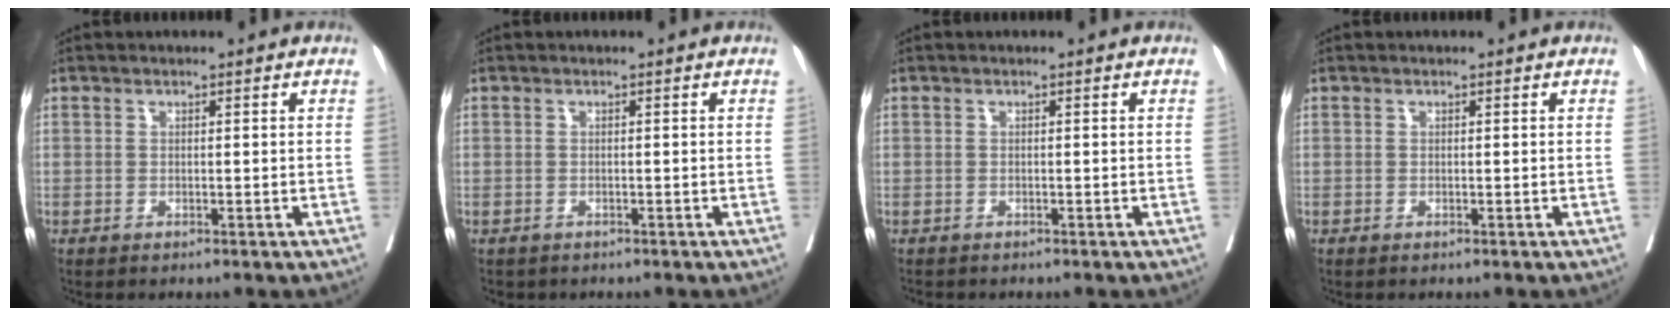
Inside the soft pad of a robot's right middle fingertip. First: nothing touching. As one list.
[{"total": 1.3, "force": [-1.0, 0.7, 0.3], "torque": [-0.015, -0.001, -0.011]}, {"total": 1.1, "force": [-1.0, 0.2, 0.3], "torque": [-0.010, -0.002, -0.013]}, {"total": 0.0}]